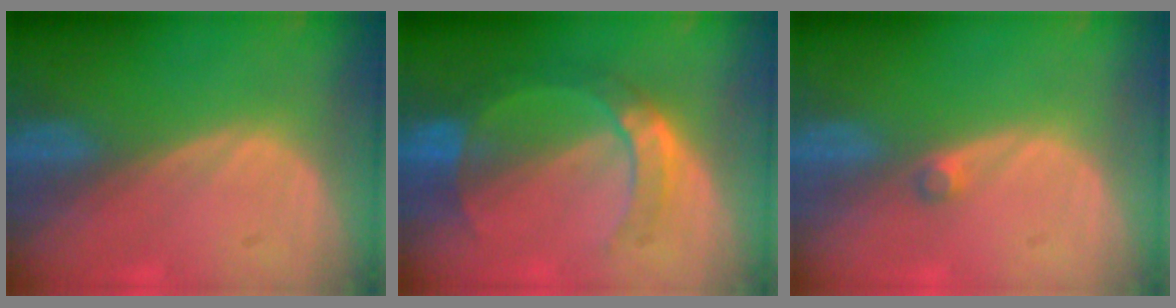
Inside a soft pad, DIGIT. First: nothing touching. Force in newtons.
{"total": 7.2, "press": 6.5, "slide": 3.1}
{"total": 1.3, "press": 1.1, "slide": 0.6}